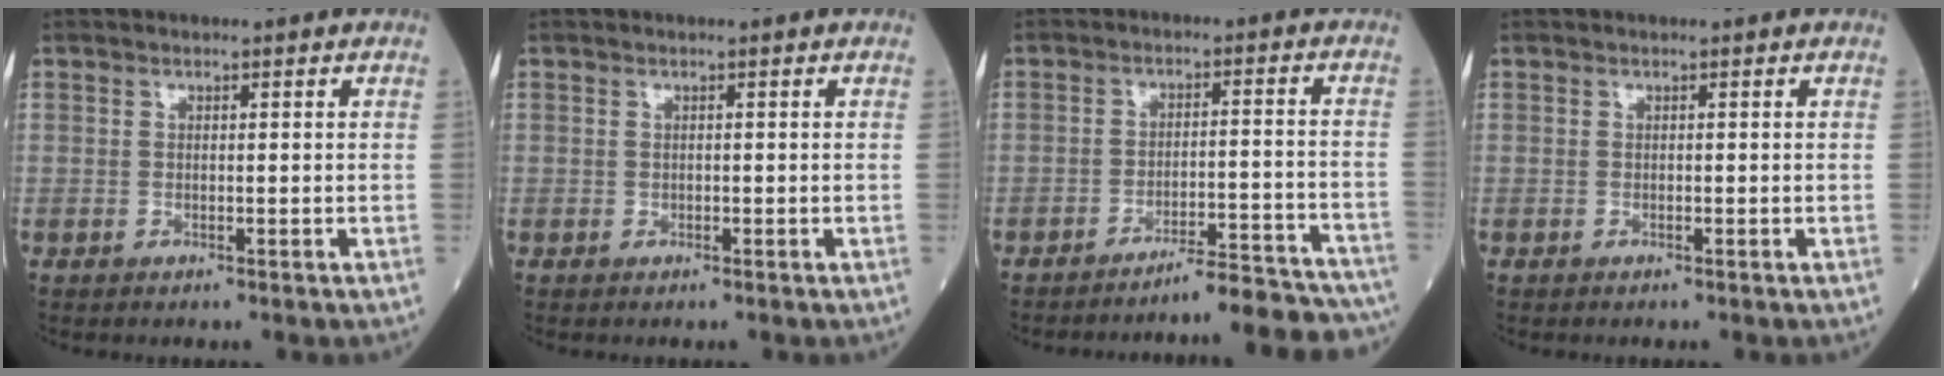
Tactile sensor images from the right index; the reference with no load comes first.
{"total": 0.0}
{"total": 12.8, "force": [-12.5, -0.2, 3.1], "torque": [-0.009, 0.016, -0.159]}
{"total": 0.0}